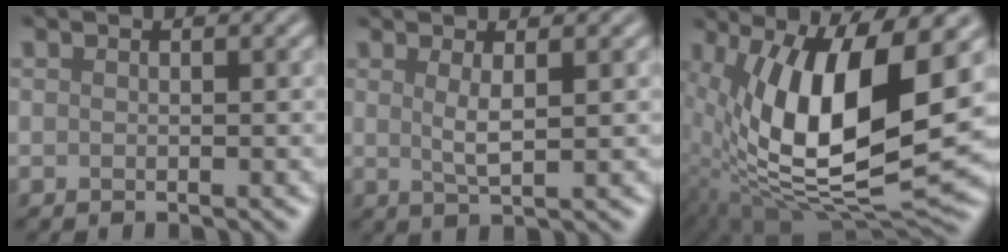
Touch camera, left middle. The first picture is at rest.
{"total": 2.1, "force": [0.7, 0.4, 2.0], "torque": [-0.035, 0.003, 0.017]}
{"total": 13.6, "force": [1.9, 5.0, 12.5], "torque": [-0.223, -0.007, 0.038]}